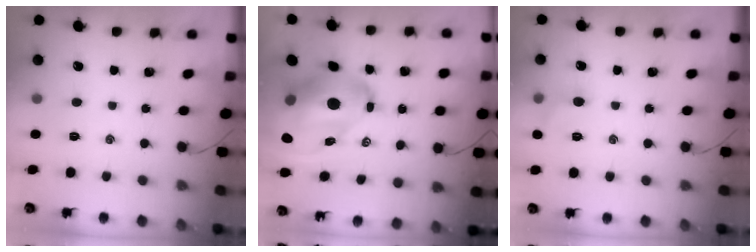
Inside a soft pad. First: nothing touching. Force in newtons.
{"total": 21.8, "press": 20.9, "slide": 6.0}
{"total": 5.3, "press": 5.1, "slide": 1.7}